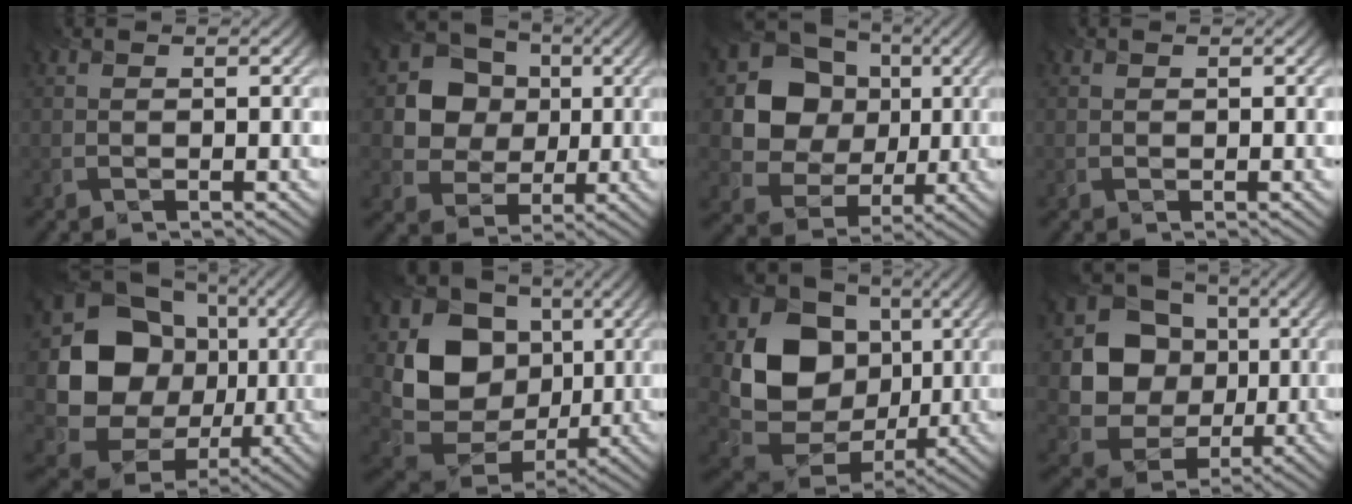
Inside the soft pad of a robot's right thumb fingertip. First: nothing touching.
{"total": 9.1, "force": [1.3, 8.0, 4.1], "torque": [-0.095, -0.004, 0.018]}
{"total": 11.9, "force": [2.0, 10.4, 5.5], "torque": [-0.123, 0.001, 0.027]}
{"total": 0.0}
{"total": 17.8, "force": [0.8, 15.5, 8.7], "torque": [-0.187, -0.028, 0.014]}
{"total": 14.1, "force": [1.7, 11.7, 7.6], "torque": [-0.174, -0.016, 0.034]}
{"total": 15.5, "force": [1.4, 12.8, 8.6], "torque": [-0.196, -0.024, 0.032]}
{"total": 12.1, "force": [1.2, 10.7, 5.5], "torque": [-0.126, -0.012, 0.012]}